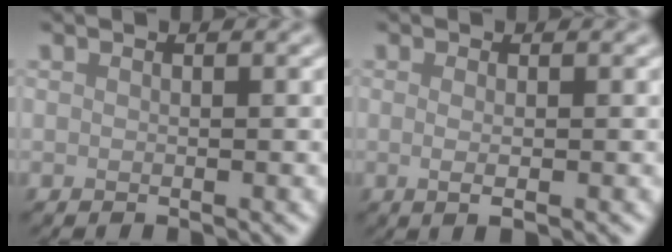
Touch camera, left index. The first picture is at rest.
{"total": 1.6, "force": [-0.1, 0.4, 1.5], "torque": [-0.025, -0.003, -0.004]}